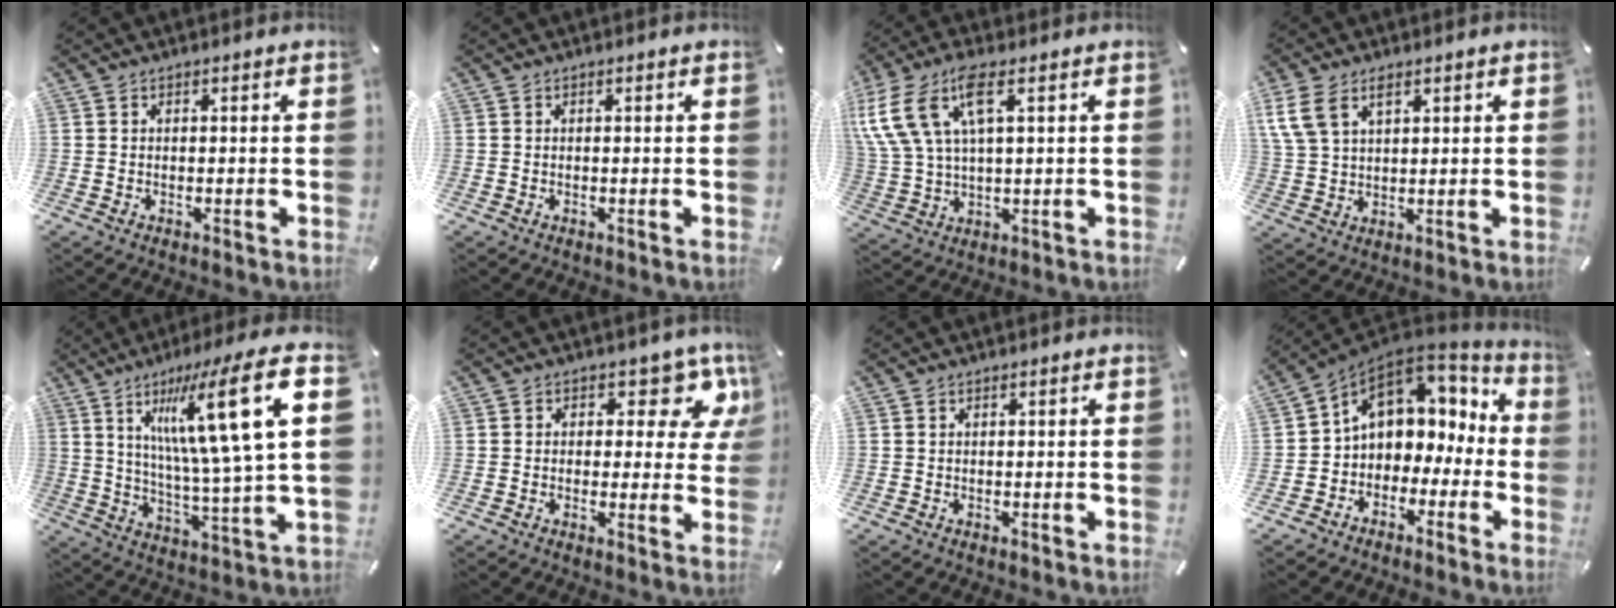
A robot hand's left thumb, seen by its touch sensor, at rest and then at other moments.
{"total": 0.0}
{"total": 13.6, "force": [5.7, 5.5, 11.1], "torque": [-0.247, -0.010, 0.105]}
{"total": 7.5, "force": [3.9, 4.8, 4.2], "torque": [-0.107, -0.002, 0.073]}
{"total": 20.7, "force": [7.6, 3.5, 19.0], "torque": [-0.326, -0.024, 0.096]}
{"total": 8.9, "force": [4.4, 5.5, 5.5], "torque": [-0.058, -0.030, 0.071]}
{"total": 0.0}
{"total": 9.6, "force": [3.2, 8.0, 4.1], "torque": [-0.084, -0.013, 0.066]}